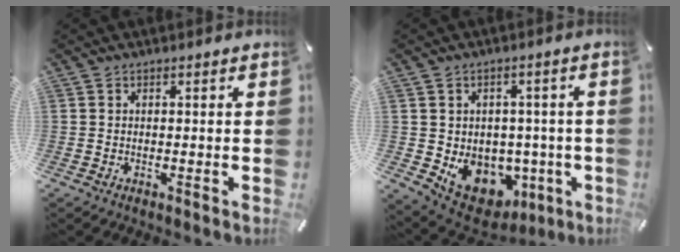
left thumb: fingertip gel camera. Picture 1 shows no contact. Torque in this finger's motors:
{"motor_torque": [1.86, 2.10, 0.19, -0.08, 0.07]}